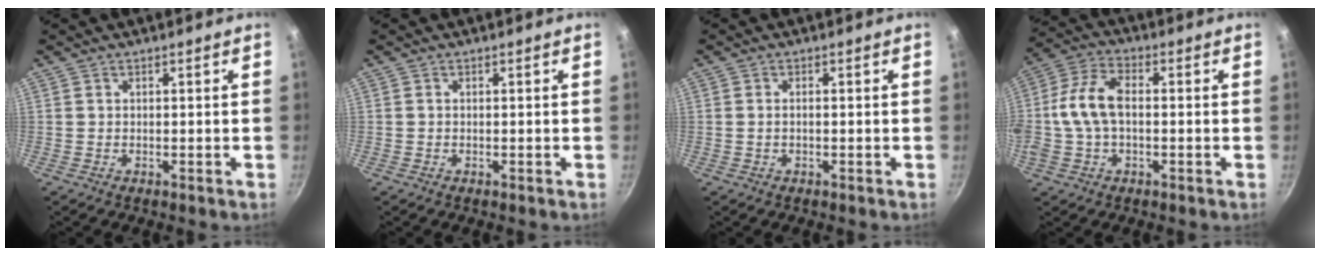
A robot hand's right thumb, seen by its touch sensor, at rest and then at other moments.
{"total": 0.0}
{"total": 1.0, "force": [-0.2, 0.4, 0.9], "torque": [-0.023, 0.005, -0.006]}
{"total": 10.7, "force": [-0.3, 6.2, 8.7], "torque": [-0.173, 0.028, -0.021]}